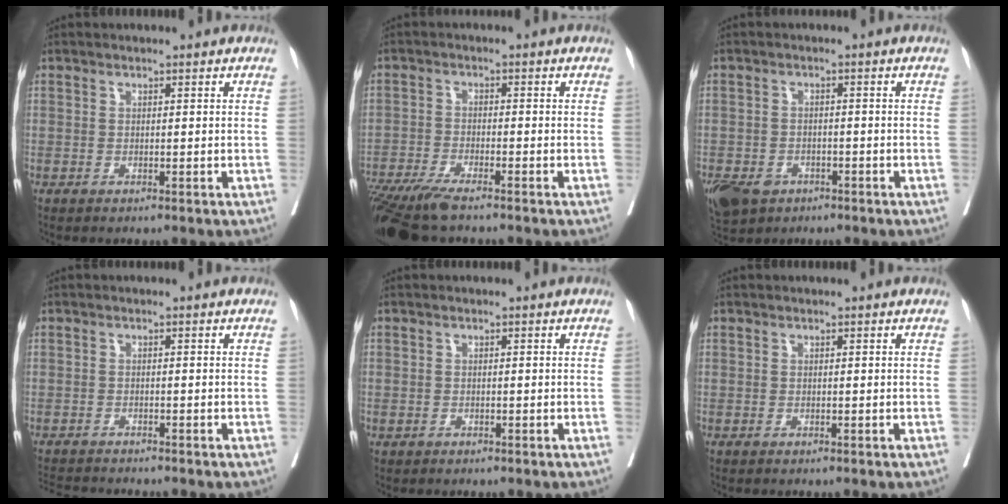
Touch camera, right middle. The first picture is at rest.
{"total": 9.9, "force": [-7.9, 1.2, 5.9], "torque": [-0.099, -0.023, -0.136]}
{"total": 10.5, "force": [-5.8, 7.4, 4.5], "torque": [-0.124, -0.010, -0.087]}
{"total": 4.6, "force": [-4.5, 0.0, 1.0], "torque": [-0.014, -0.014, -0.075]}
{"total": 0.7, "force": [-0.3, 0.6, 0.0], "torque": [-0.003, 0.004, -0.008]}
{"total": 0.0}